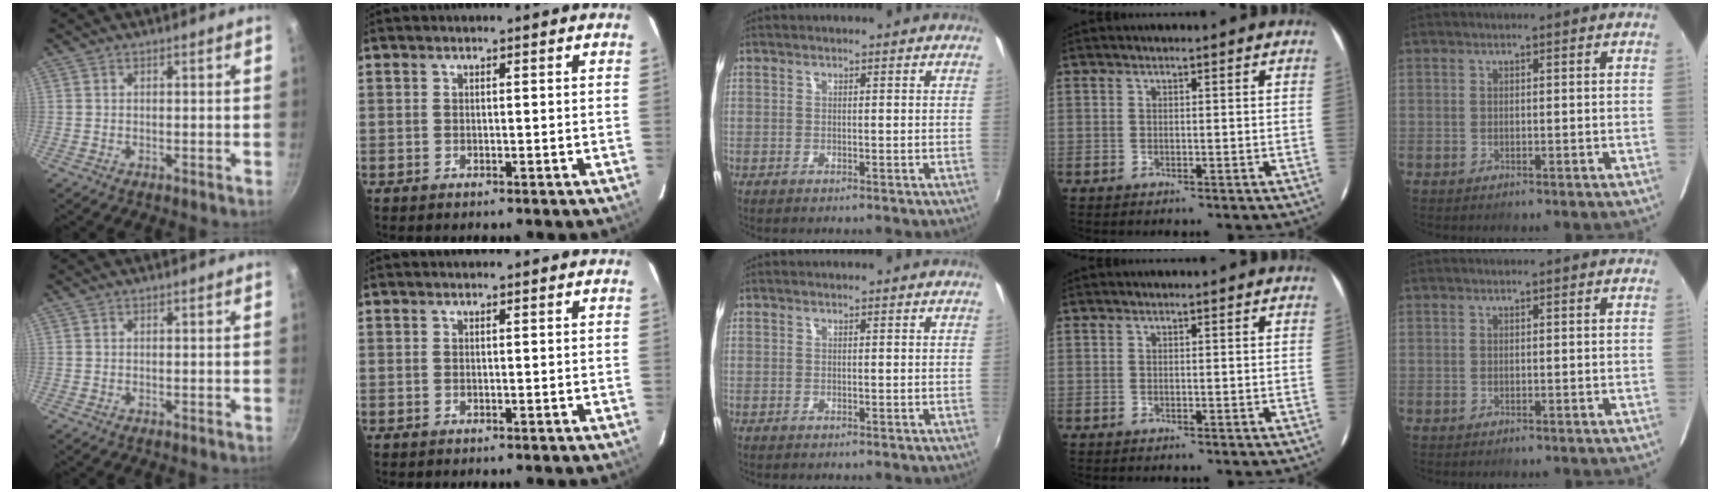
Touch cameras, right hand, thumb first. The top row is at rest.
{}